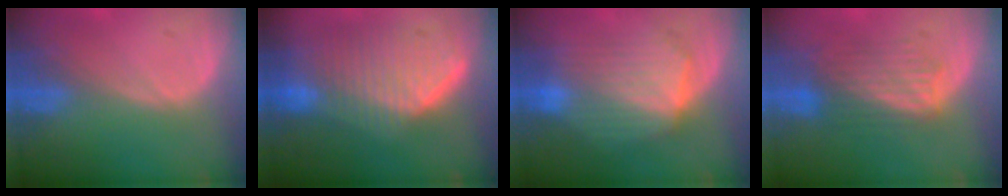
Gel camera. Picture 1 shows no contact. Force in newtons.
{"total": 10.0, "press": 9.0, "slide": 4.4}
{"total": 8.9, "press": 8.9, "slide": 0.4}
{"total": 6.1, "press": 6.1, "slide": 0.6}